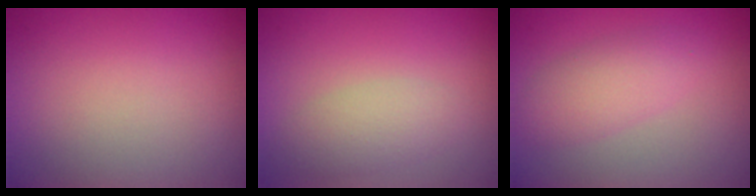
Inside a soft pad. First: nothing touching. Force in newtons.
{"total": 2.5, "press": 2.5, "slide": 0.2}
{"total": 2.9, "press": 2.9, "slide": 0.1}